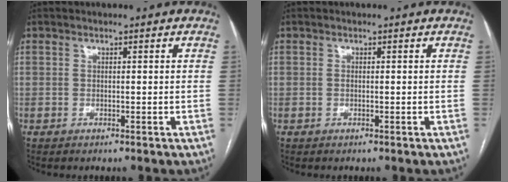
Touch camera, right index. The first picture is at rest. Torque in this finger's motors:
{"motor_torque": [0.06, -0.02, -0.03, 0.00]}